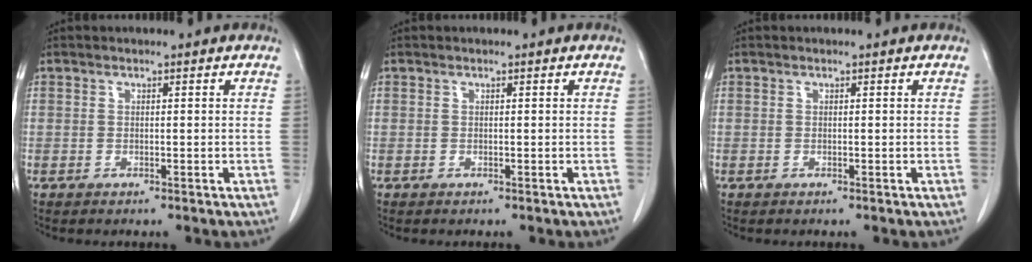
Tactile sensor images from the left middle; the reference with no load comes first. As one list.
[{"total": 0.0}, {"total": 0.0}]